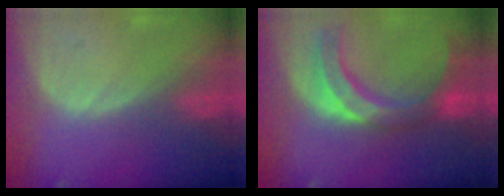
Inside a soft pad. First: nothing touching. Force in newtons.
{"total": 9.8, "press": 9.4, "slide": 2.9}